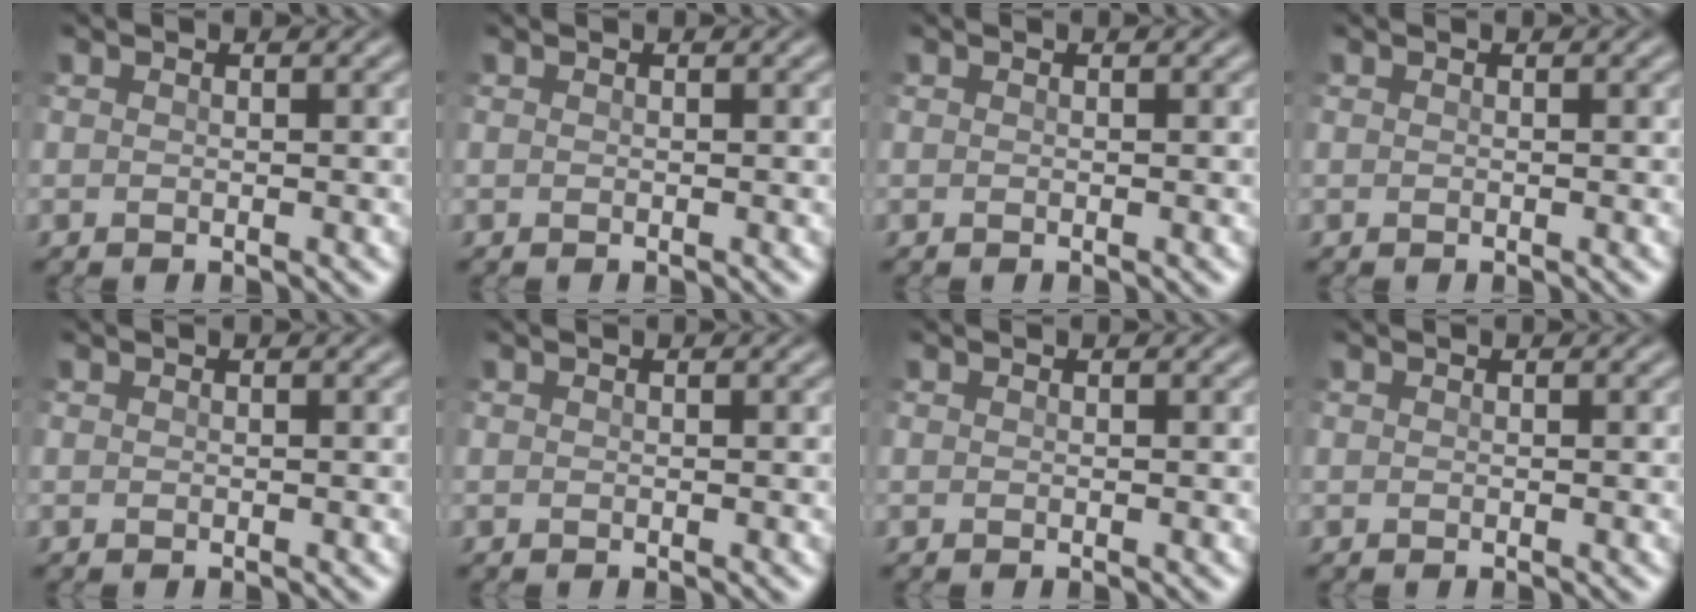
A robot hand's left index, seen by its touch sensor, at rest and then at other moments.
{"total": 0.0}
{"total": 0.0}
{"total": 0.0}
{"total": 0.0}
{"total": 0.0}
{"total": 0.0}
{"total": 0.0}